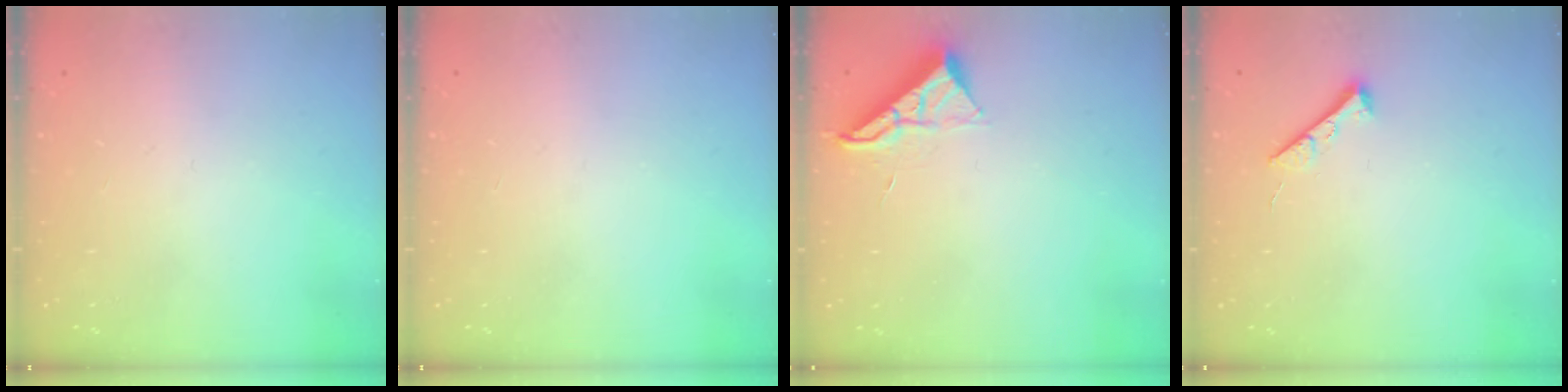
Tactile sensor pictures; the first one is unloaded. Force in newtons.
{"total": 0.0}
{"total": 7.3, "press": 7.2, "slide": 0.5}
{"total": 5.4, "press": 5.4, "slide": 0.8}